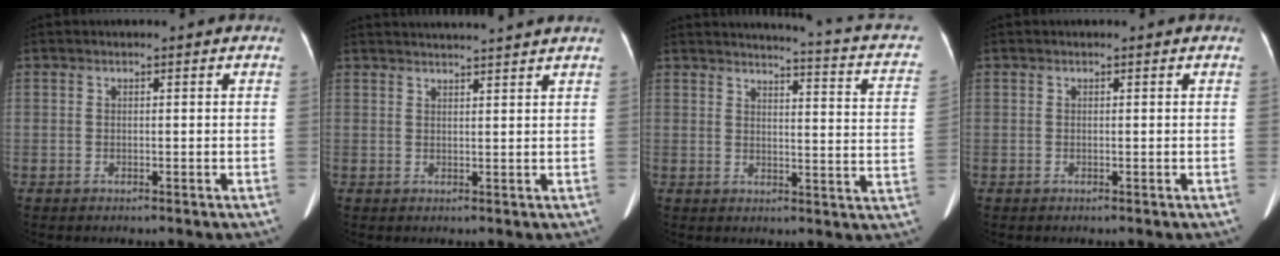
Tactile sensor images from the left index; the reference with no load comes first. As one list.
[{"total": 7.9, "force": [7.5, -1.3, 2.4], "torque": [-0.031, 0.018, 0.090]}, {"total": 13.3, "force": [10.8, 1.5, 7.7], "torque": [-0.101, -0.043, 0.096]}, {"total": 0.0}]